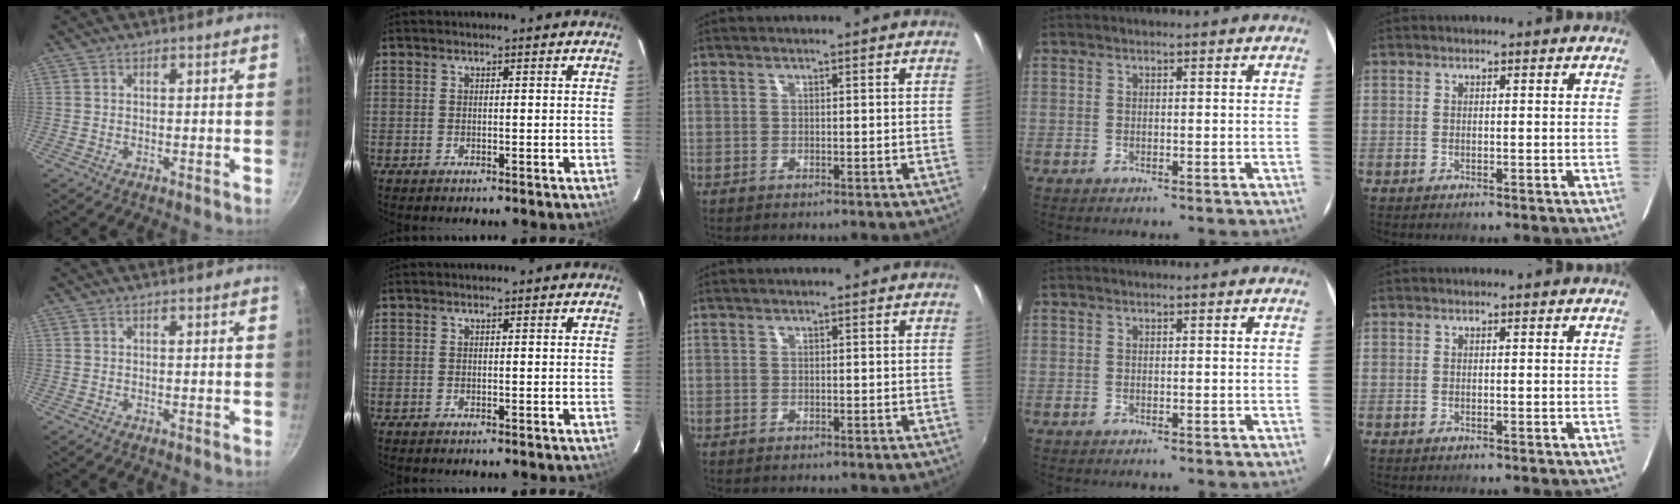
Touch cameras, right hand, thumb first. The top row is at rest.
{}